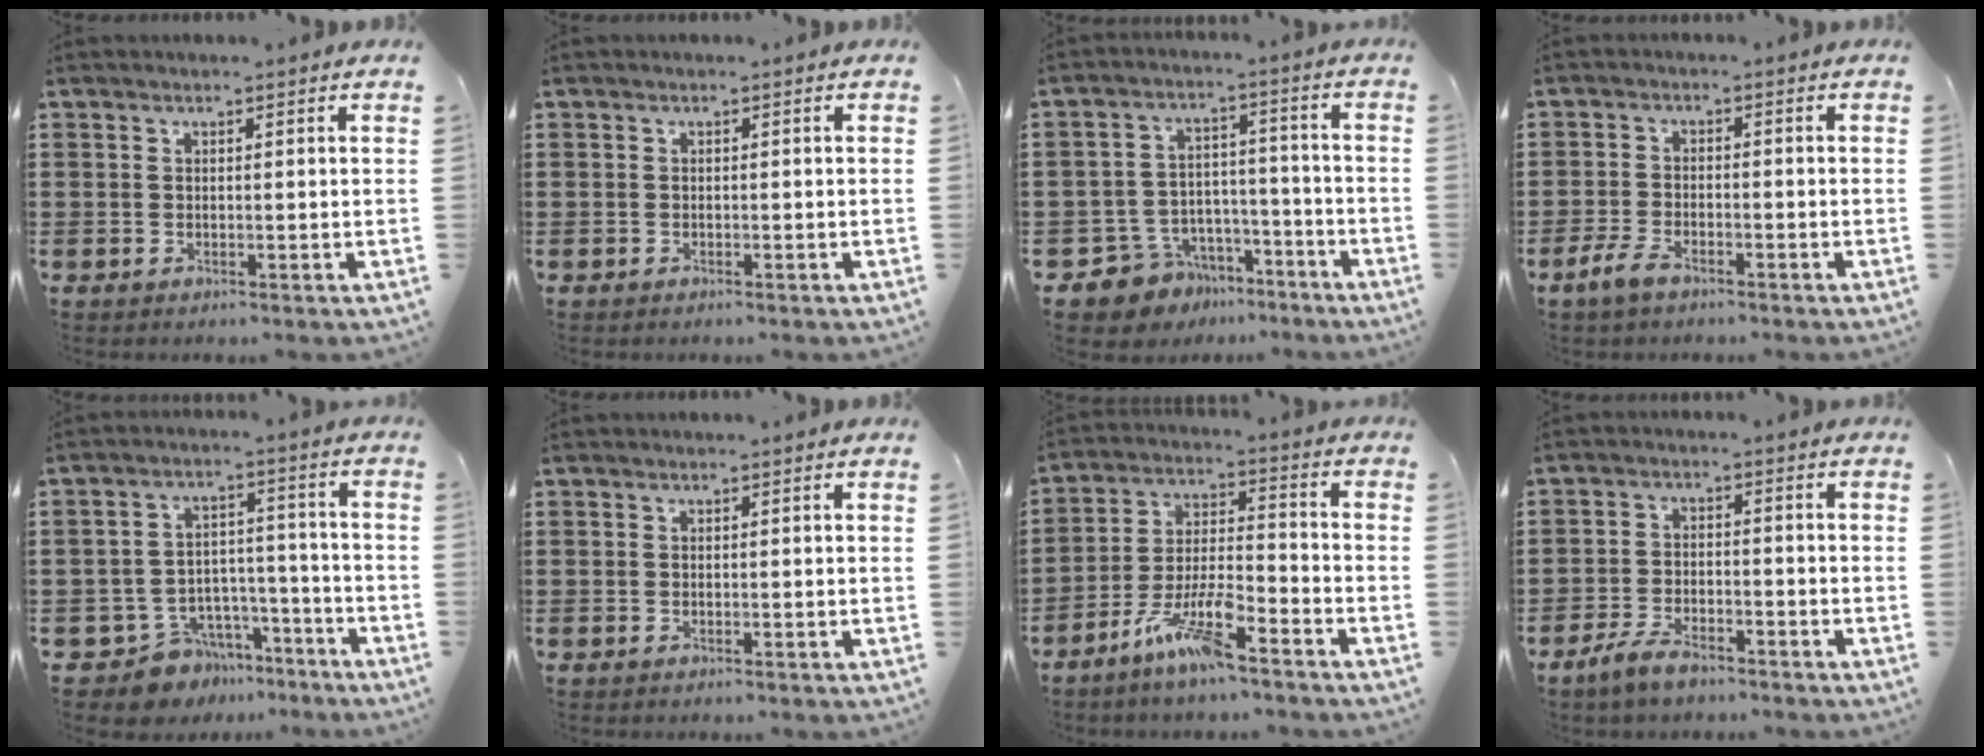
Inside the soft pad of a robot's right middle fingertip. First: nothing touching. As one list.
[{"total": 0.6, "force": [-0.4, 0.3, 0.0], "torque": [0.000, 0.004, -0.011]}, {"total": 7.2, "force": [-6.3, 3.4, 0.3], "torque": [-0.028, 0.023, -0.128]}, {"total": 3.8, "force": [-2.6, 1.7, 2.2], "torque": [-0.057, 0.003, -0.057]}, {"total": 7.4, "force": [-6.5, 3.5, 0.6], "torque": [-0.022, 0.022, -0.124]}, {"total": 0.0}, {"total": 8.6, "force": [-6.3, 1.3, 5.8], "torque": [-0.132, -0.004, -0.122]}, {"total": 4.4, "force": [-3.4, 1.5, 2.3], "torque": [-0.058, 0.003, -0.071]}]